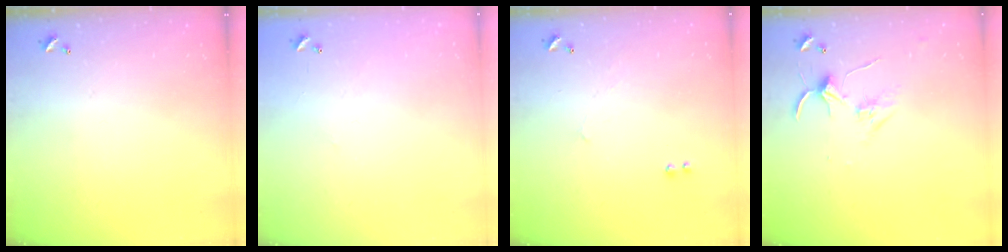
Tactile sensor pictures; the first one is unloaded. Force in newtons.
{"total": 7.4, "press": 7.4, "slide": 0.6}
{"total": 1.4, "press": 1.3, "slide": 0.5}
{"total": 2.7, "press": 2.7, "slide": 0.4}